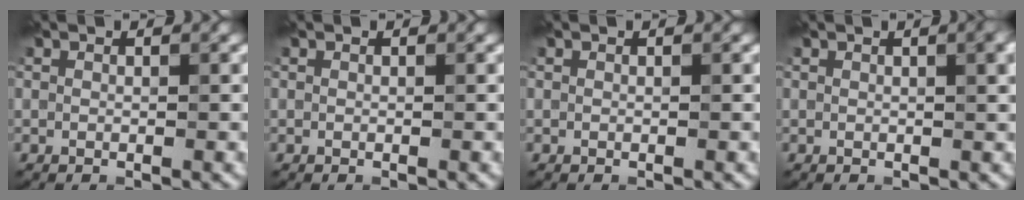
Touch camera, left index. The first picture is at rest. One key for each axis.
{"total": 0.0}
{"total": 0.0}
{"total": 3.2, "fx": 1.0, "fy": 1.1, "fz": 2.8, "tx": -0.021, "ty": 0.010, "tz": 0.012}